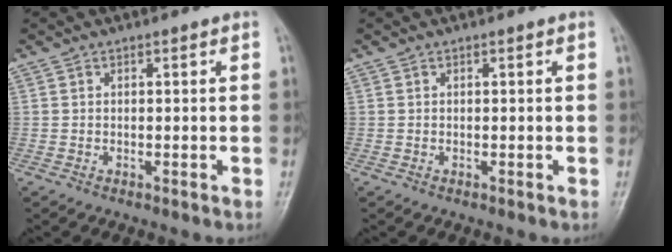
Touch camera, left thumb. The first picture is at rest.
{"total": 0.0}